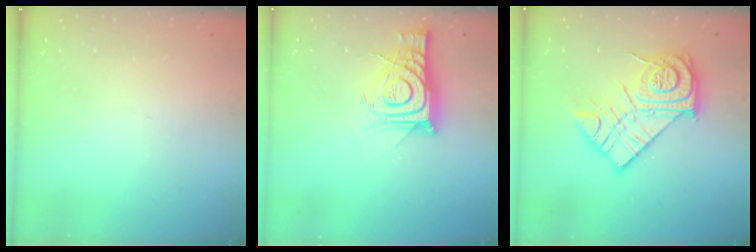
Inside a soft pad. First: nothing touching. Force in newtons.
{"total": 12.7, "press": 12.6, "slide": 1.1}
{"total": 18.5, "press": 18.4, "slide": 1.5}